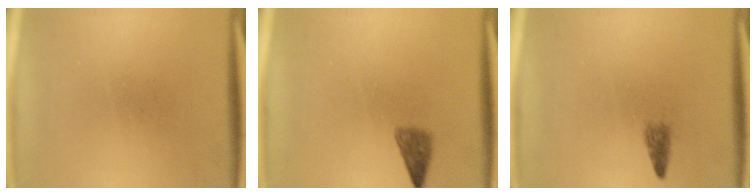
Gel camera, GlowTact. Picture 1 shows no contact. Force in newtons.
{"total": 2.1}
{"total": 1.4}